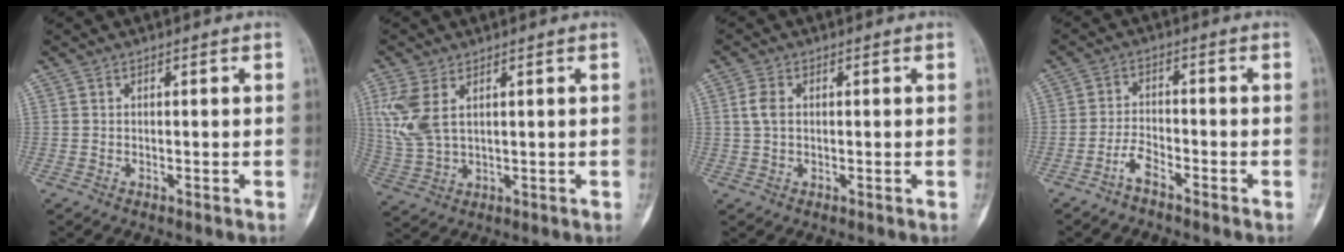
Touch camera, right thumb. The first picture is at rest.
{"total": 8.2, "force": [2.9, 4.3, 6.3], "torque": [-0.155, 0.000, 0.071]}
{"total": 3.5, "force": [0.6, 2.2, 2.6], "torque": [-0.056, 0.004, 0.010]}
{"total": 3.4, "force": [-2.6, 1.1, 1.8], "torque": [-0.038, 0.021, -0.054]}